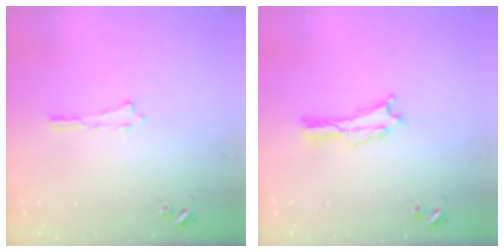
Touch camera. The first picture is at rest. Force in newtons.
{"total": 0.7, "press": 0.6, "slide": 0.2}